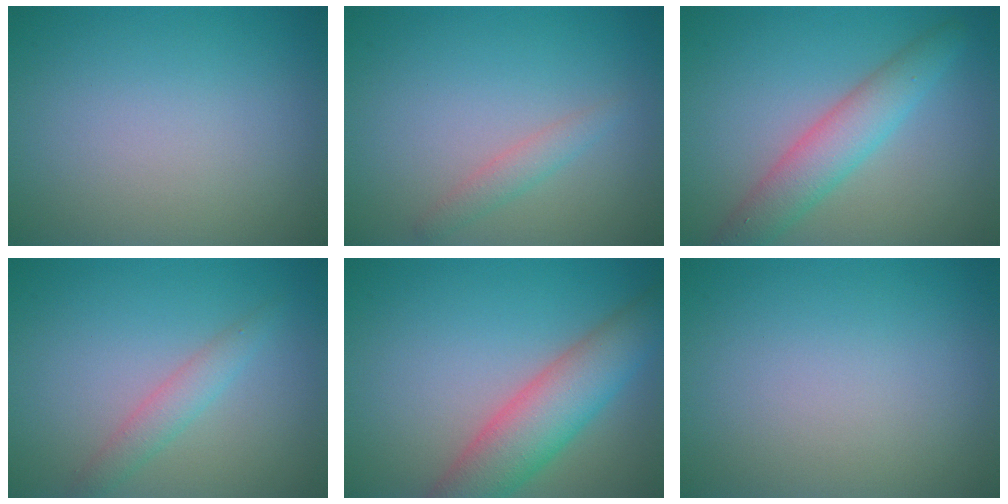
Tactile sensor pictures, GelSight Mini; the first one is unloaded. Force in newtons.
{"total": 1.5, "press": 1.5, "slide": 0.2}
{"total": 4.2, "press": 4.2, "slide": 0.2}
{"total": 1.9, "press": 1.9, "slide": 0.1}
{"total": 6.4, "press": 6.4, "slide": 0.2}
{"total": 0.0}